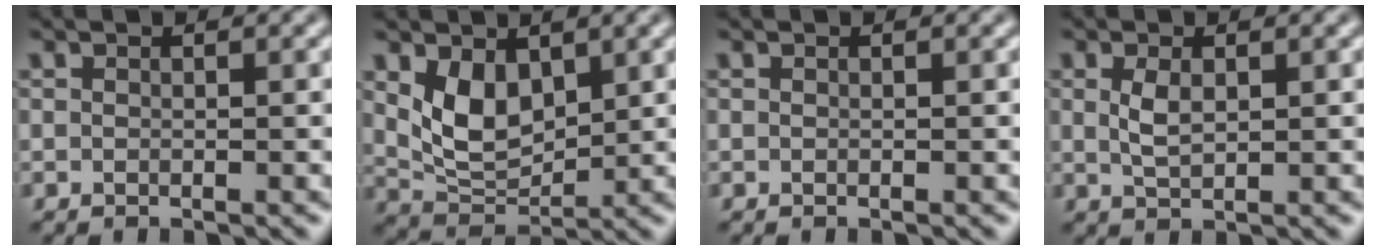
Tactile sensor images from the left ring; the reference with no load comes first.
{"total": 4.5, "force": [1.7, 2.8, 3.1], "torque": [-0.063, -0.009, 0.039]}
{"total": 0.0}
{"total": 2.0, "force": [0.5, 1.0, 1.7], "torque": [-0.042, 0.000, 0.014]}